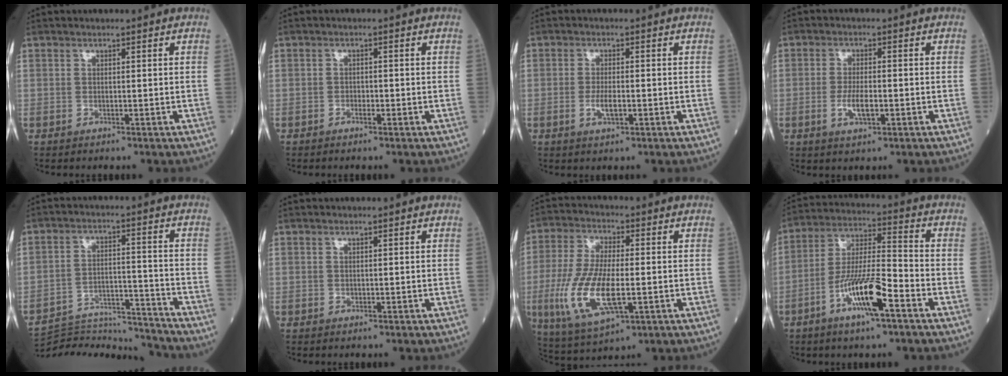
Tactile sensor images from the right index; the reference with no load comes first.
{"total": 0.9, "force": [-0.5, 0.5, 0.5], "torque": [-0.004, 0.004, -0.009]}
{"total": 2.9, "force": [-0.8, 0.9, 2.7], "torque": [-0.052, 0.000, -0.012]}
{"total": 4.1, "force": [-1.1, 1.3, 3.7], "torque": [-0.071, -0.001, -0.018]}
{"total": 14.1, "force": [-14.1, 0.1, 0.7], "torque": [-0.014, 0.019, -0.220]}
{"total": 0.0}
{"total": 13.1, "force": [-2.6, 4.1, 12.2], "torque": [-0.267, -0.018, -0.041]}
{"total": 11.4, "force": [-5.5, 1.5, 9.9], "torque": [-0.190, -0.003, -0.103]}